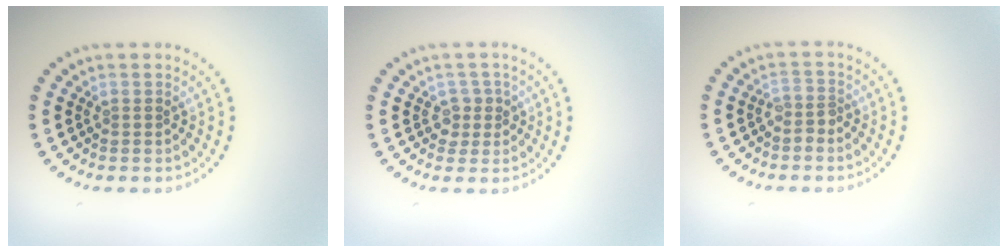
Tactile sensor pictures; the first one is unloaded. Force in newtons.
{"total": 1.9, "press": 1.5, "slide": 1.1}
{"total": 1.4, "press": 1.0, "slide": 0.9}